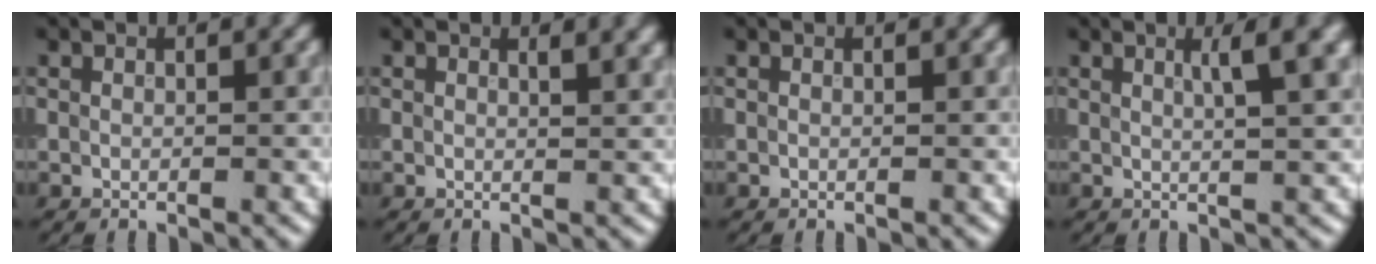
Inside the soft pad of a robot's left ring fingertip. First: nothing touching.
{"total": 2.1, "force": [1.3, 0.8, 1.5], "torque": [-0.006, 0.005, 0.013]}
{"total": 0.0}
{"total": 3.6, "force": [1.4, 0.7, 3.3], "torque": [-0.034, 0.005, 0.020]}